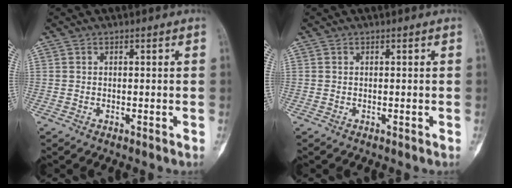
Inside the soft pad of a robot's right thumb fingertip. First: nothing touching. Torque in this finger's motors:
{"motor_torque": [0.21, 0.07, -0.03, 0.02, 0.00]}